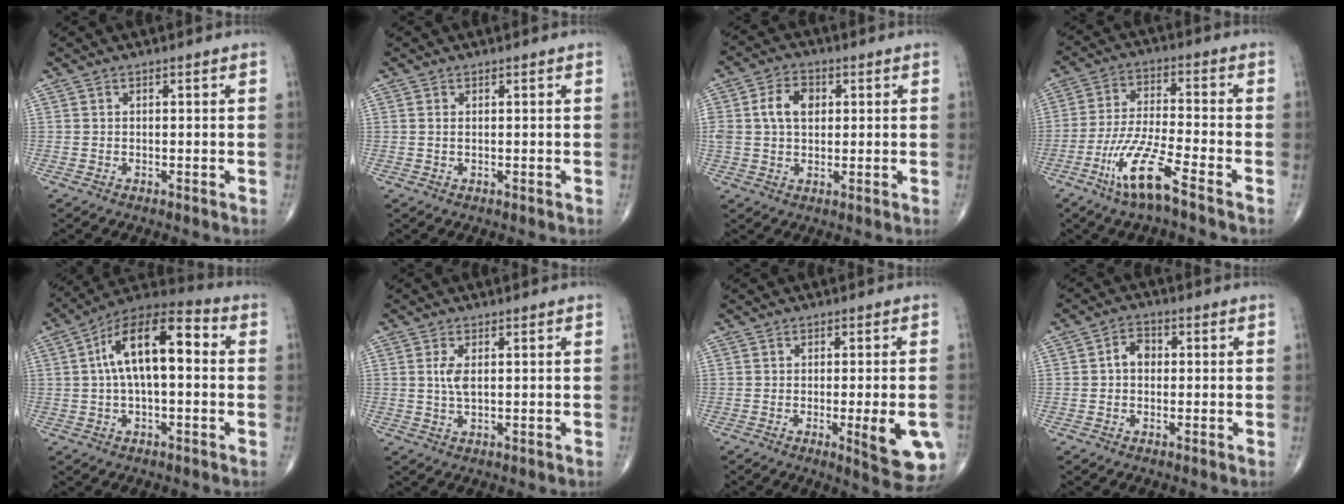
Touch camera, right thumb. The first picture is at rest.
{"total": 0.6, "force": [0.1, 0.2, 0.5], "torque": [-0.016, 0.002, 0.004]}
{"total": 7.1, "force": [1.3, 4.9, 5.0], "torque": [-0.087, 0.009, 0.023]}
{"total": 10.9, "force": [-6.5, 0.9, 8.8], "torque": [-0.189, 0.015, -0.129]}
{"total": 15.3, "force": [1.8, 6.9, 13.6], "torque": [-0.229, 0.044, 0.022]}
{"total": 3.1, "force": [0.6, 1.2, 2.8], "torque": [-0.063, -0.001, 0.015]}
{"total": 10.2, "force": [-2.8, 2.3, 9.5], "torque": [-0.107, -0.011, -0.029]}
{"total": 3.9, "force": [0.1, 2.9, 2.7], "torque": [-0.039, 0.016, -0.005]}